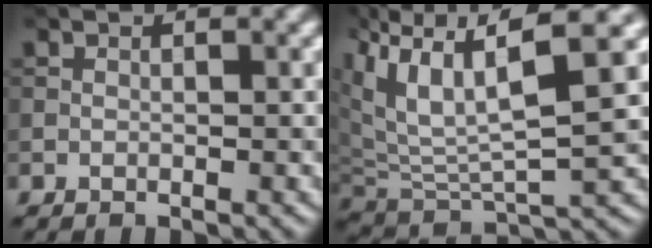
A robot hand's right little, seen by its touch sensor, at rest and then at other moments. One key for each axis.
{"total": 9.3, "fx": 4.1, "fy": 3.3, "fz": 7.7, "tx": -0.160, "ty": 0.005, "tz": 0.078}